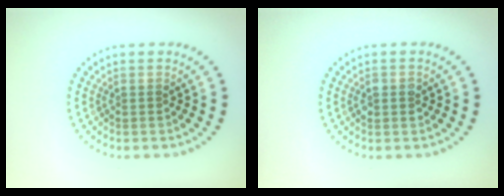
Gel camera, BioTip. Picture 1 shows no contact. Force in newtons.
{"total": 1.2, "press": 1.2, "slide": 0.1}